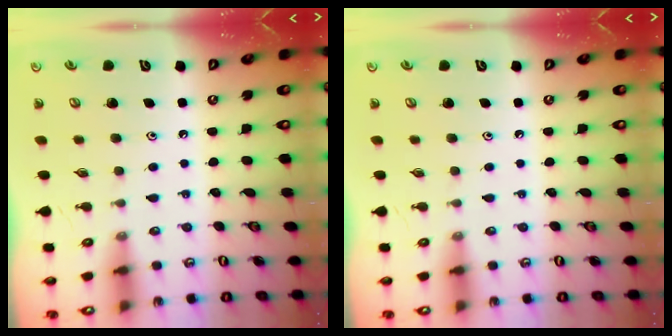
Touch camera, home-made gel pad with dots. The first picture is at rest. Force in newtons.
{"total": 0.0}